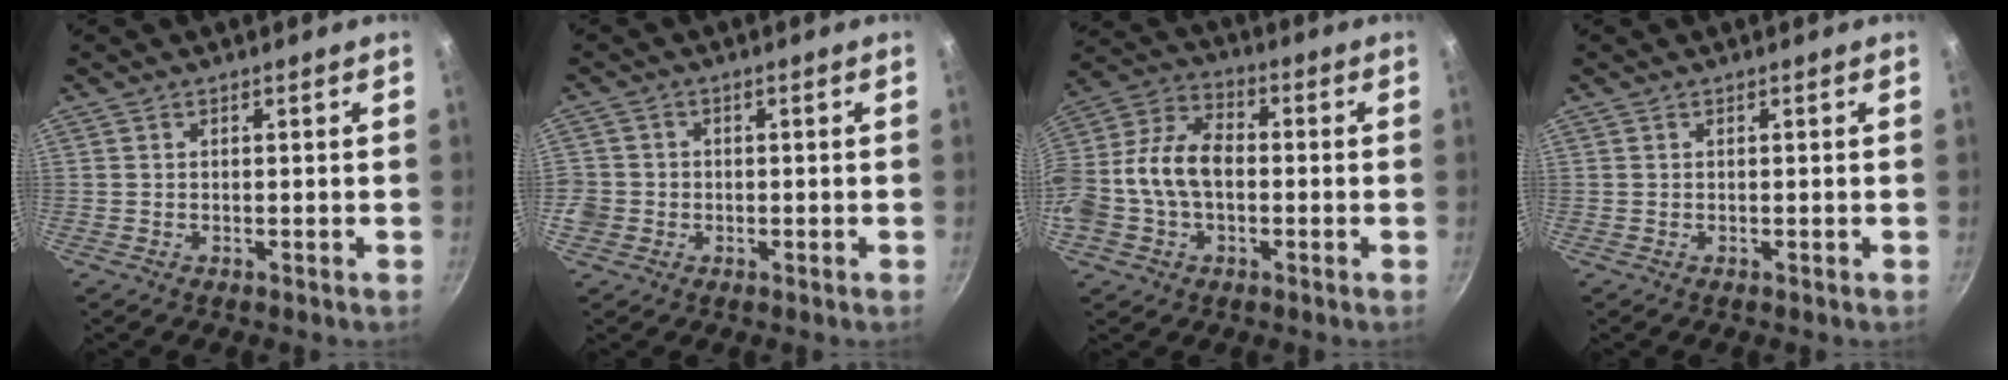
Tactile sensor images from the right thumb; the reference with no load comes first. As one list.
[{"total": 4.4, "force": [-1.2, 4.1, 1.2], "torque": [-0.017, 0.018, -0.022]}, {"total": 14.8, "force": [-1.5, 10.1, 10.7], "torque": [-0.190, 0.043, -0.042]}, {"total": 0.0}]